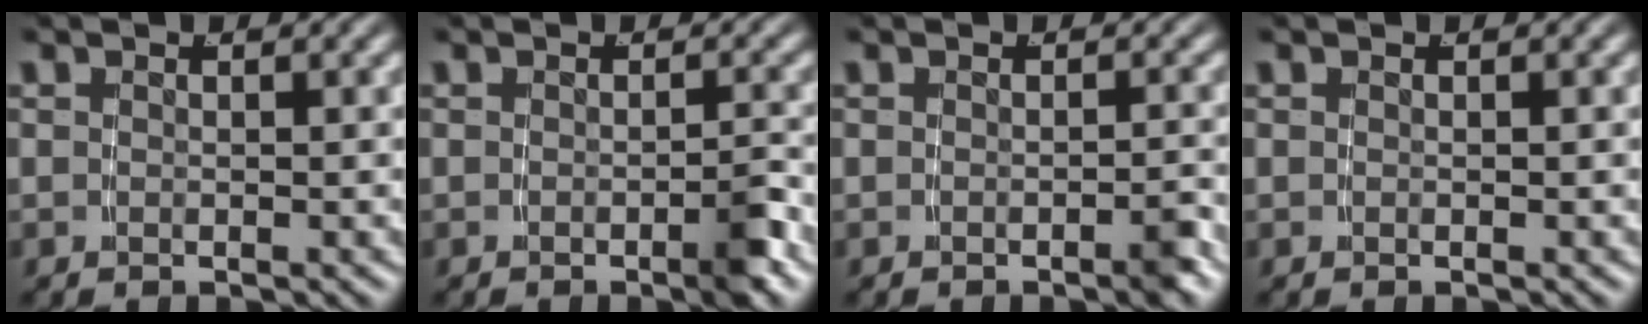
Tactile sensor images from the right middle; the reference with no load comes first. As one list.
[{"total": 1.6, "force": [-1.0, 0.1, 1.3], "torque": [-0.020, 0.002, -0.021]}, {"total": 1.1, "force": [-0.9, 0.0, 0.7], "torque": [-0.012, 0.005, -0.019]}, {"total": 0.0}]